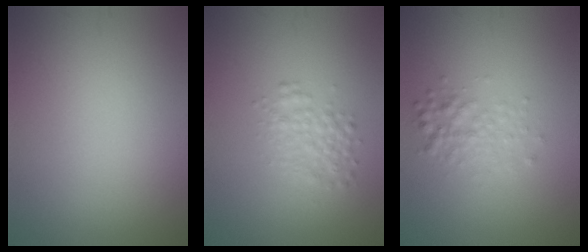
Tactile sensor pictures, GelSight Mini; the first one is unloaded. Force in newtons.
{"total": 2.5, "press": 2.5, "slide": 0.1}
{"total": 2.3, "press": 2.3, "slide": 0.1}